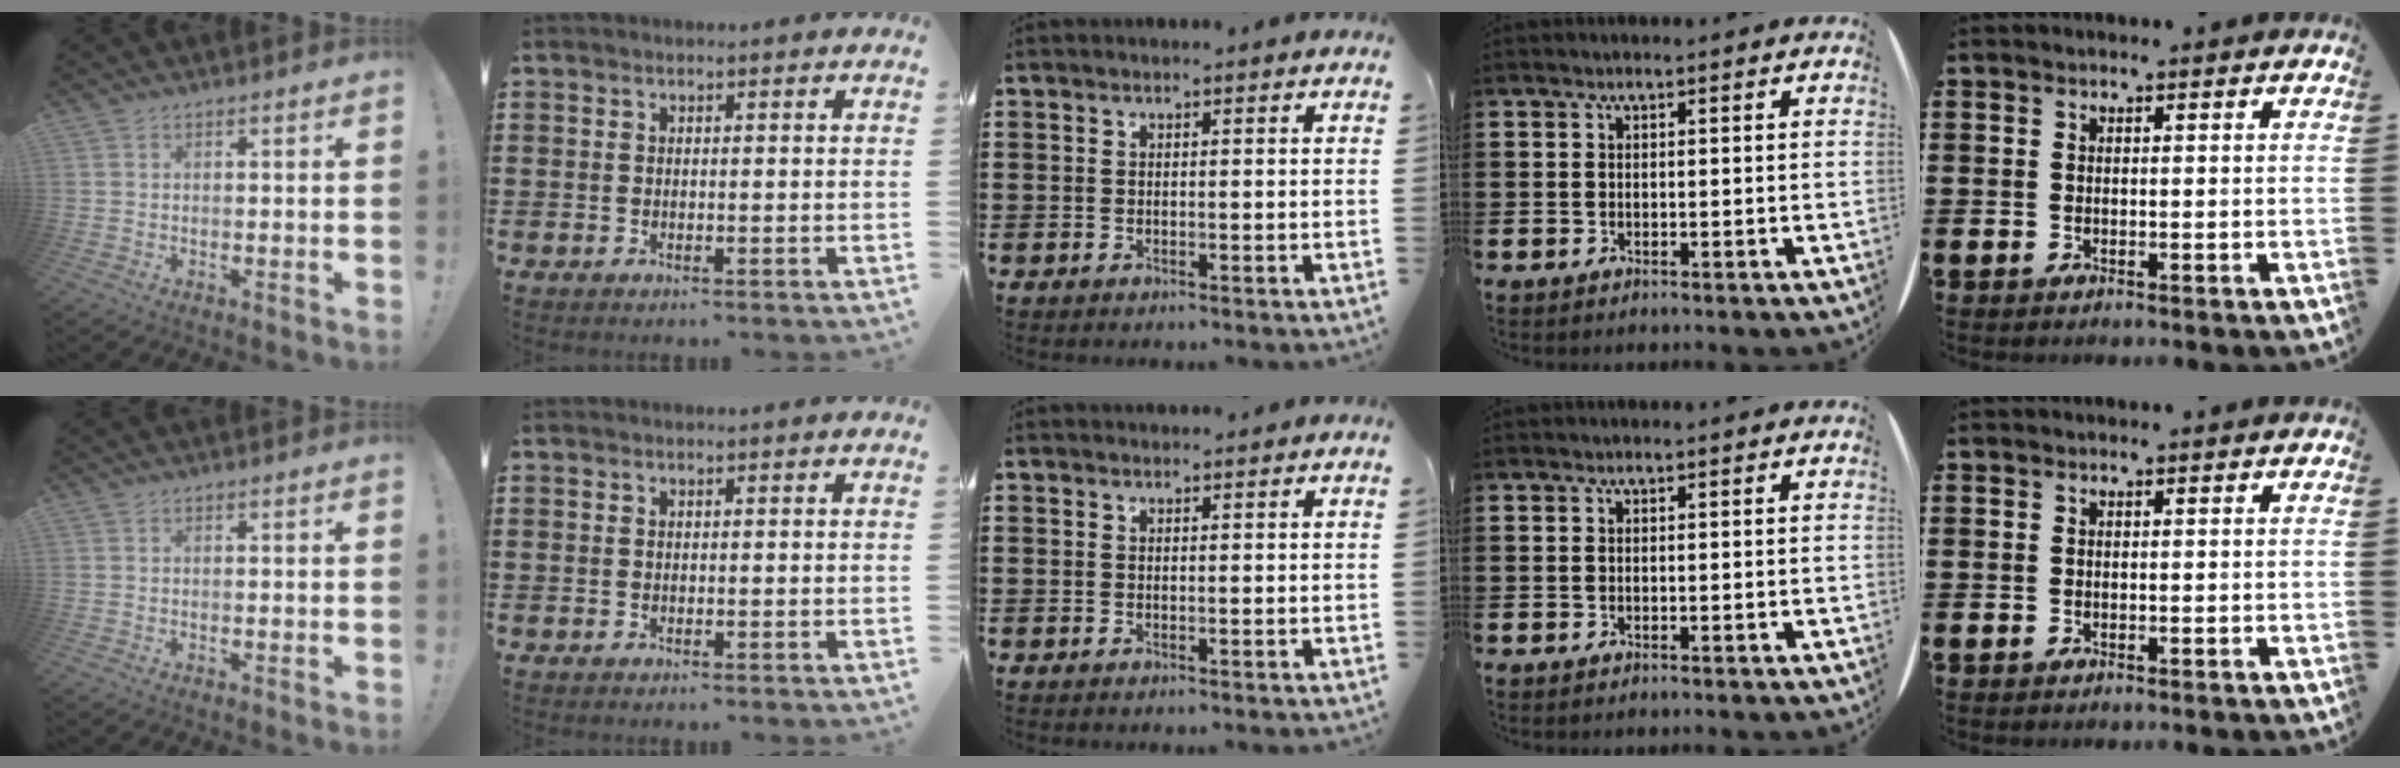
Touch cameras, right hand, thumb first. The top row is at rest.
{"middle": {"total": 0.9, "force": [0.9, 0.1, 0.0], "torque": [-0.002, 0.000, 0.017]}}